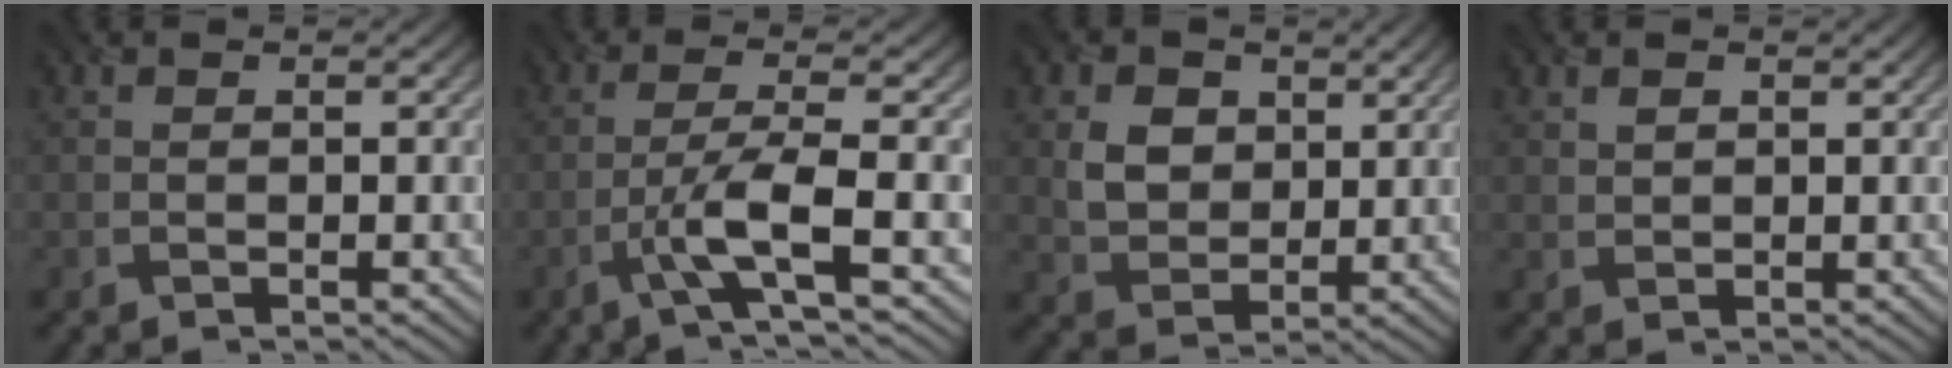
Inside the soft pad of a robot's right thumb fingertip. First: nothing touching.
{"total": 5.9, "force": [-2.4, 0.8, 5.3], "torque": [-0.100, 0.010, -0.059]}
{"total": 5.8, "force": [2.1, 4.4, 3.1], "torque": [-0.078, -0.004, 0.038]}
{"total": 1.5, "force": [0.9, 1.0, 0.7], "torque": [-0.018, -0.001, 0.021]}